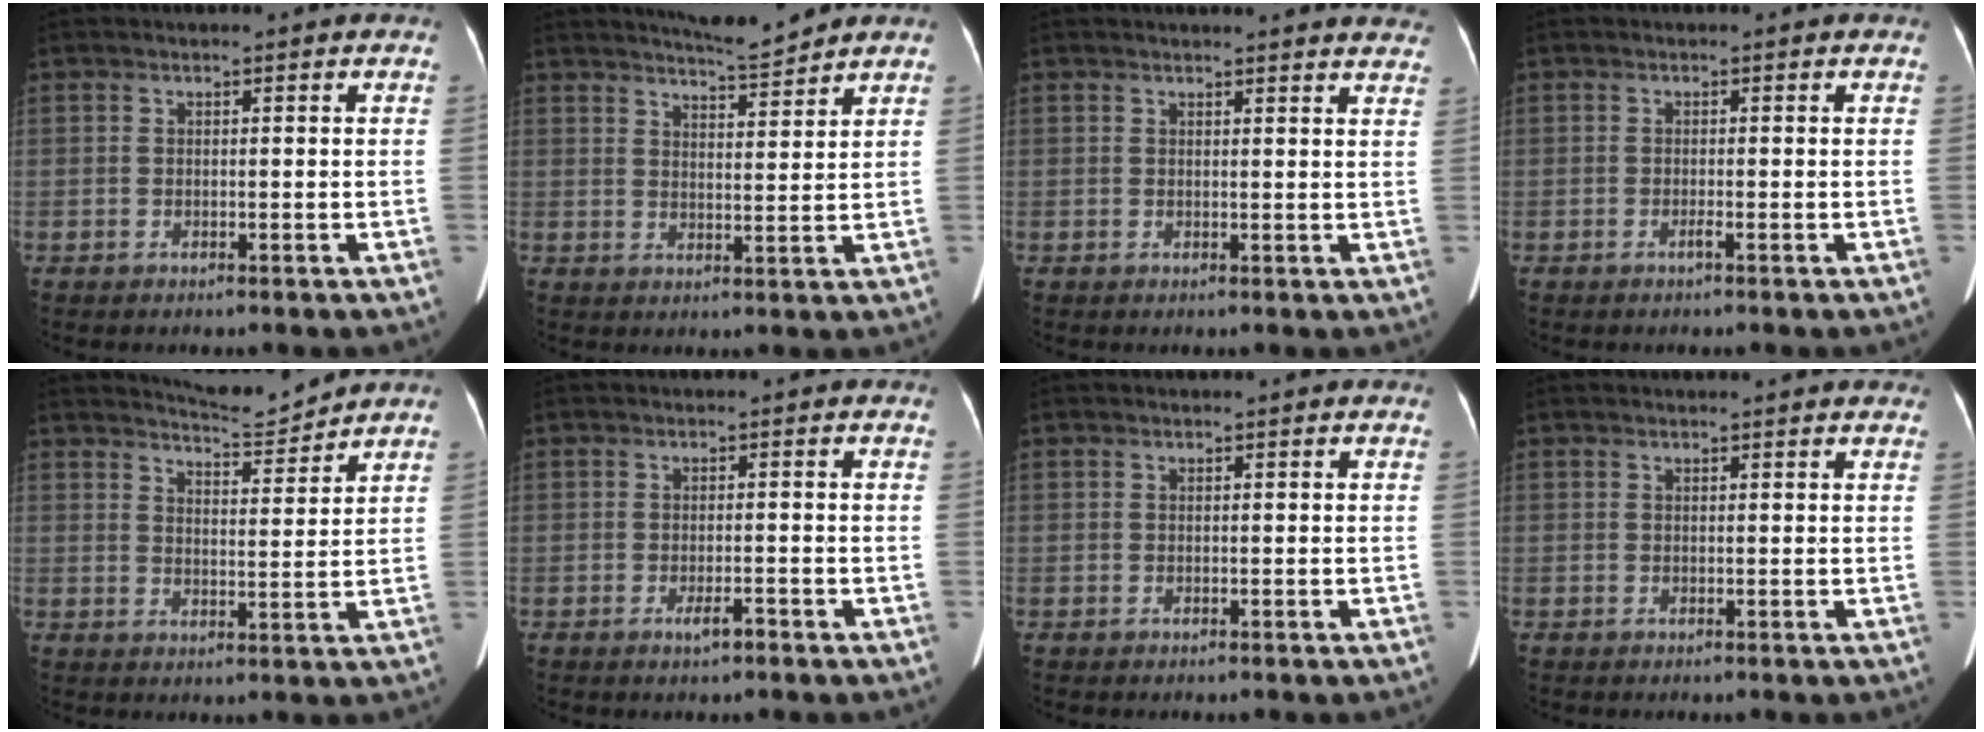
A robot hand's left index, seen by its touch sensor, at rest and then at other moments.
{"total": 5.7, "force": [5.5, -0.4, 1.4], "torque": [-0.031, -0.007, 0.087]}
{"total": 12.8, "force": [12.3, 1.3, 3.1], "torque": [-0.018, -0.027, 0.116]}
{"total": 0.6, "force": [-0.4, -0.1, 0.4], "torque": [-0.009, 0.000, -0.006]}
{"total": 5.7, "force": [5.6, -0.6, 0.2], "torque": [-0.013, -0.014, 0.091]}
{"total": 1.9, "force": [-1.2, 0.4, 1.4], "torque": [-0.024, -0.001, -0.018]}
{"total": 0.0}
{"total": 4.3, "force": [4.0, 0.8, 1.3], "torque": [-0.015, 0.014, 0.033]}